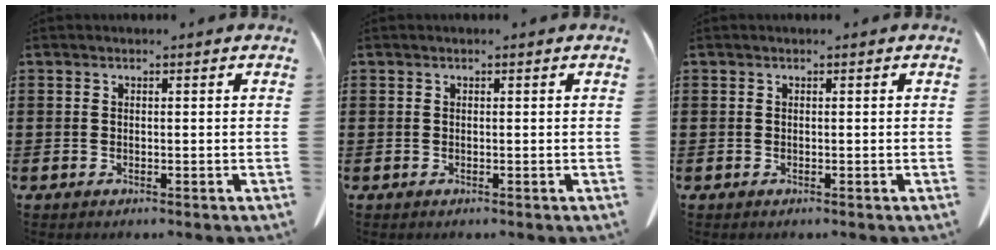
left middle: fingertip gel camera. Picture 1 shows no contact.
{"total": 0.0}
{"total": 0.0}